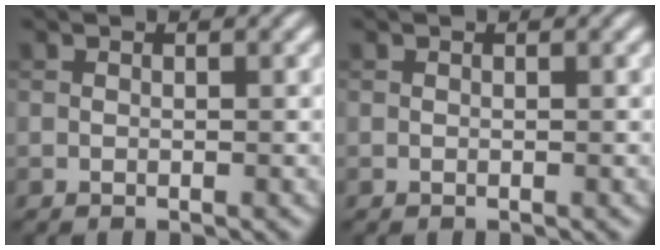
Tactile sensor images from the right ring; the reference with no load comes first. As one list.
[{"total": 0.0}]